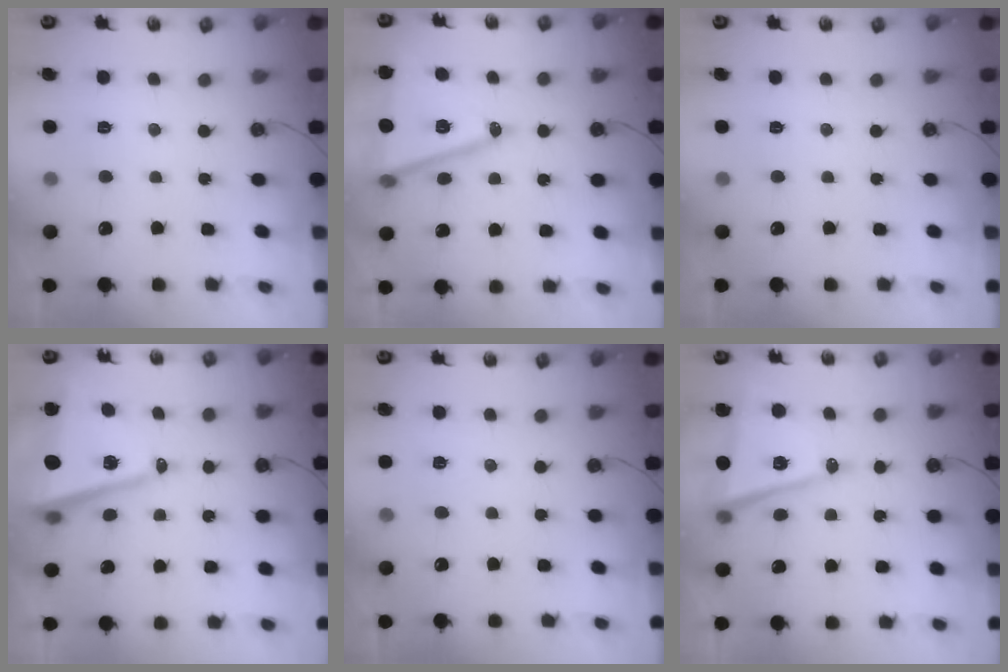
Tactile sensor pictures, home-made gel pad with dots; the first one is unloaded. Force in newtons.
{"total": 18.1, "press": 17.7, "slide": 3.8}
{"total": 0.0}
{"total": 12.7, "press": 12.4, "slide": 2.3}
{"total": 3.9, "press": 1.9, "slide": 3.4}
{"total": 13.2, "press": 12.6, "slide": 4.0}